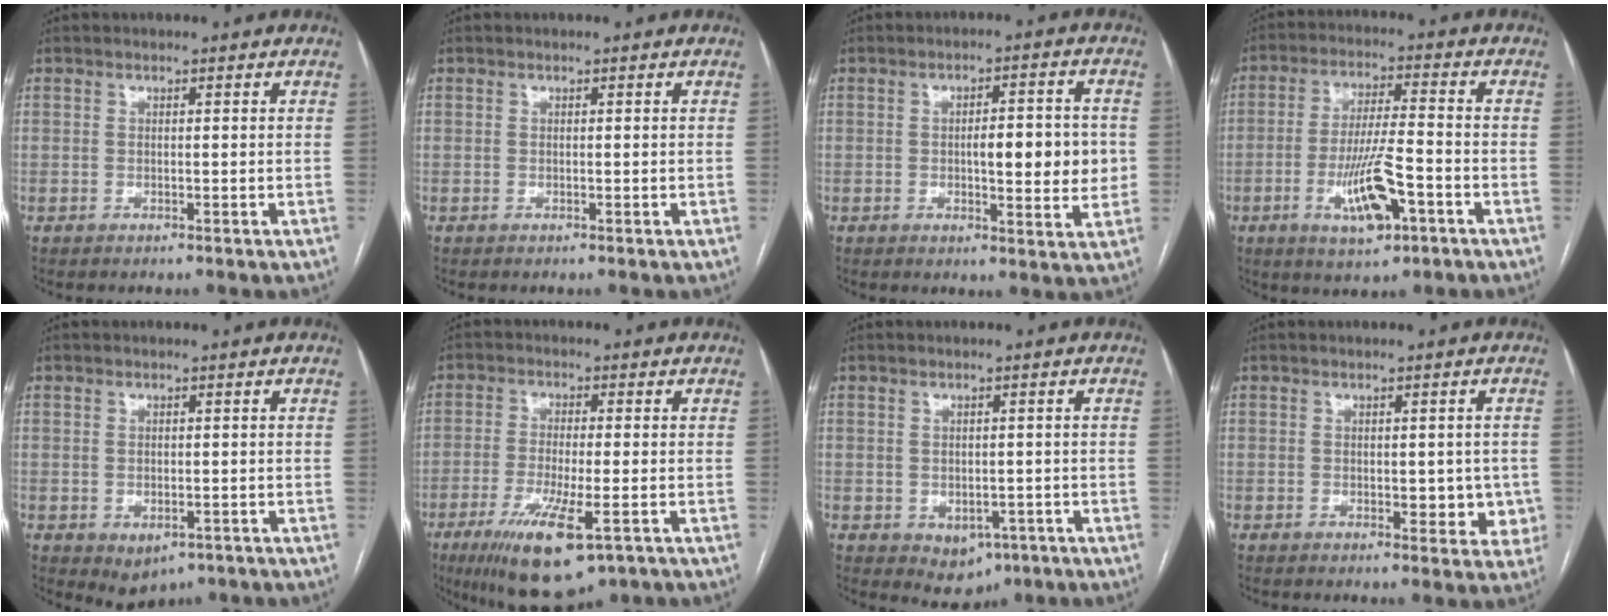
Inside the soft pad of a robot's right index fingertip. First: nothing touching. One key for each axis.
{"total": 0.0}
{"total": 8.7, "fx": -0.2, "fy": 2.3, "fz": 8.4, "tx": -0.113, "ty": 0.008, "tz": 0.000}
{"total": 10.2, "fx": -4.1, "fy": 2.0, "fz": 9.1, "tx": -0.171, "ty": -0.004, "tz": -0.066}
{"total": 3.8, "fx": -1.7, "fy": 2.8, "fz": 2.1, "tx": -0.024, "ty": -0.002, "tz": -0.007}
{"total": 12.1, "fx": -6.1, "fy": 2.6, "fz": 10.1, "tx": -0.180, "ty": -0.031, "tz": -0.096}
{"total": 4.7, "fx": -1.8, "fy": 3.4, "fz": 2.6, "tx": -0.028, "ty": 0.000, "tz": -0.009}
{"total": 5.3, "fx": -0.9, "fy": 2.9, "fz": 4.4, "tx": -0.037, "ty": 0.008, "tz": -0.004}